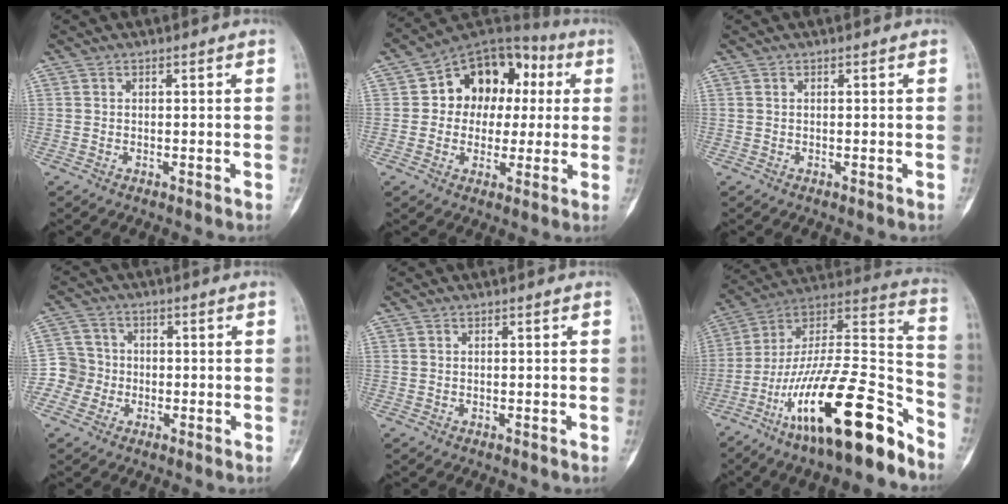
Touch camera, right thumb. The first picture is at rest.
{"total": 15.3, "force": [2.1, 11.9, 9.5], "torque": [-0.075, 0.033, 0.025]}
{"total": 0.0}
{"total": 5.6, "force": [-1.6, 5.4, 0.2], "torque": [0.024, 0.015, -0.039]}
{"total": 0.0}
{"total": 26.7, "force": [-16.3, 6.8, 20.0], "torque": [-0.320, 0.088, -0.274]}